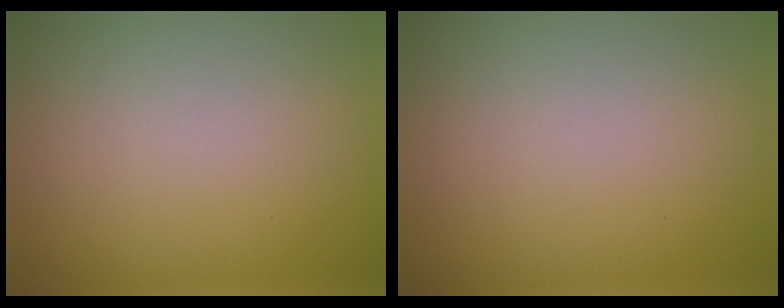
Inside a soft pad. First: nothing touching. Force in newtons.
{"total": 0.0}